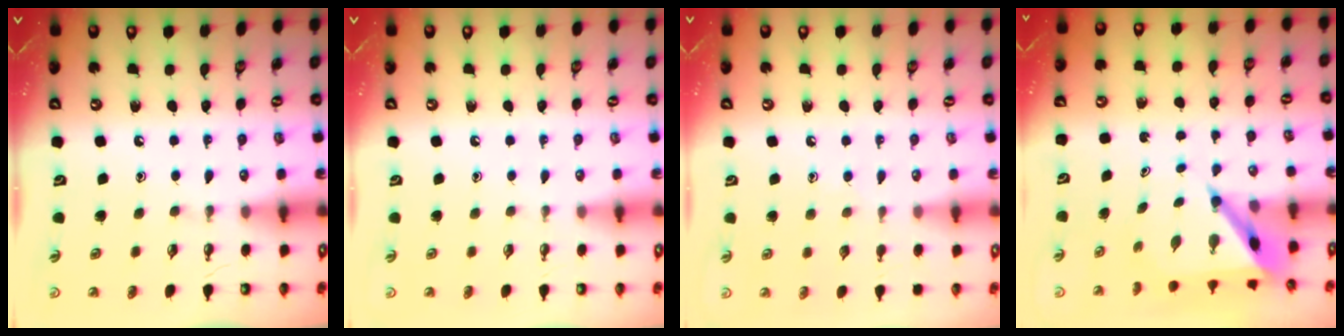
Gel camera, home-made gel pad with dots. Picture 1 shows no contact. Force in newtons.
{"total": 0.0}
{"total": 5.1, "press": 5.0, "slide": 0.6}
{"total": 5.6, "press": 5.6, "slide": 0.5}